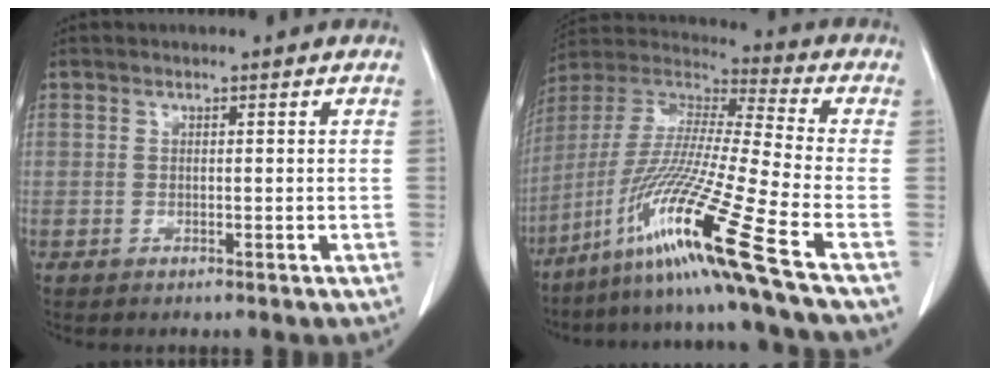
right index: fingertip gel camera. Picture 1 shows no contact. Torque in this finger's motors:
{"motor_torque": [1.11, -1.03, 0.96, 0.21]}